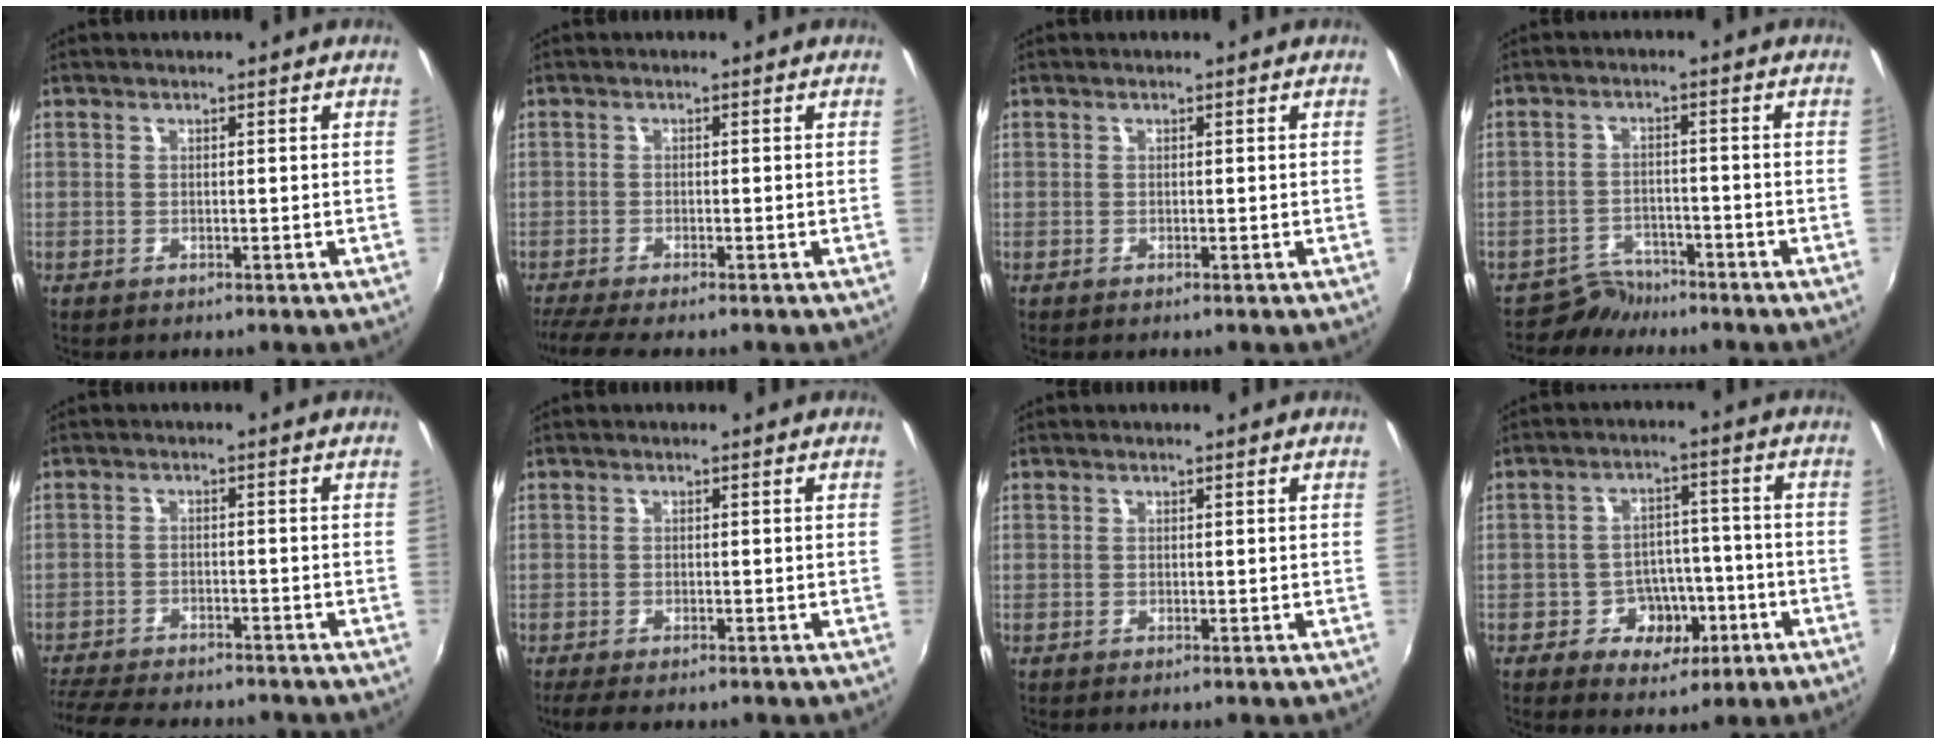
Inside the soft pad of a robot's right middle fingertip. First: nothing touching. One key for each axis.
{"total": 5.3, "fx": -4.5, "fy": 0.3, "fz": 2.8, "tx": -0.073, "ty": -0.024, "tz": -0.081}
{"total": 0.0}
{"total": 4.2, "fx": -3.8, "fy": 1.6, "fz": -0.6, "tx": 0.006, "ty": 0.011, "tz": -0.065}
{"total": 12.4, "fx": -11.0, "fy": 3.2, "fz": 4.8, "tx": -0.121, "ty": -0.020, "tz": -0.177}
{"total": 3.5, "fx": -2.7, "fy": 0.9, "fz": 2.0, "tx": -0.045, "ty": -0.017, "tz": -0.046}
{"total": 0.0}
{"total": 8.6, "fx": -3.7, "fy": 6.8, "fz": 3.8, "tx": -0.070, "ty": 0.021, "tz": -0.039}